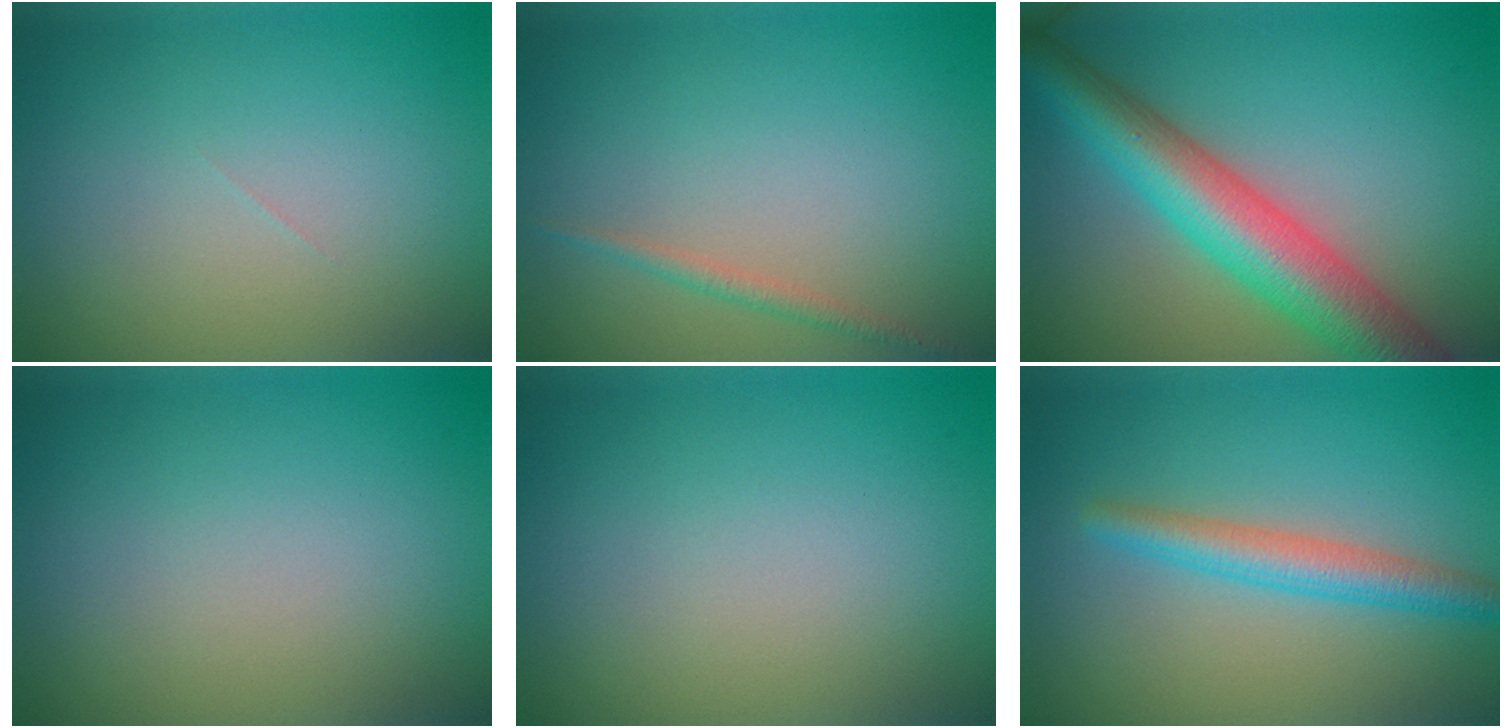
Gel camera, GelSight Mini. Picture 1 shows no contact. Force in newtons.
{"total": 1.2, "press": 1.1, "slide": 0.1}
{"total": 8.3, "press": 8.3, "slide": 0.1}
{"total": 0.0}
{"total": 0.0}
{"total": 3.3, "press": 3.3, "slide": 0.0}